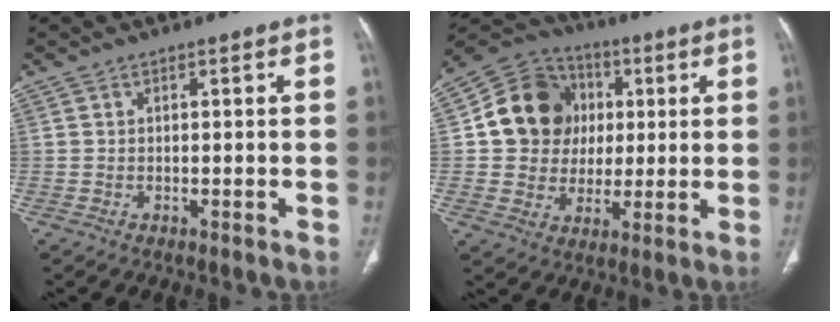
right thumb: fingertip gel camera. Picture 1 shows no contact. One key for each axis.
{"total": 15.2, "fx": 2.6, "fy": 13.5, "fz": 6.4, "tx": -0.077, "ty": 0.012, "tz": 0.046}